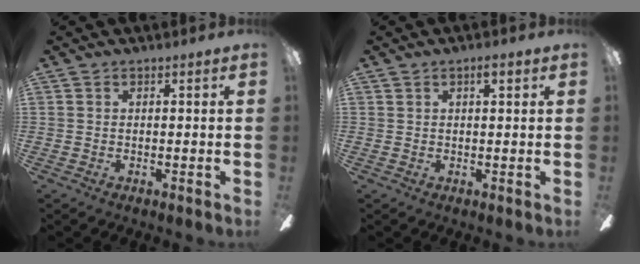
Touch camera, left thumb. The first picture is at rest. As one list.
[{"total": 2.2, "force": [1.3, 1.0, 1.4], "torque": [-0.015, -0.003, 0.018]}]